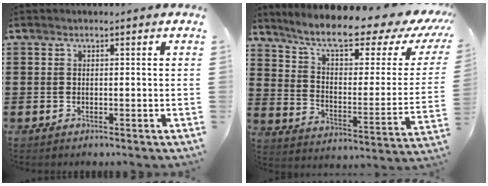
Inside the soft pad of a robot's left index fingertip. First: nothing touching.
{"total": 9.8, "force": [7.6, 1.6, 6.0], "torque": [-0.129, -0.050, 0.126]}